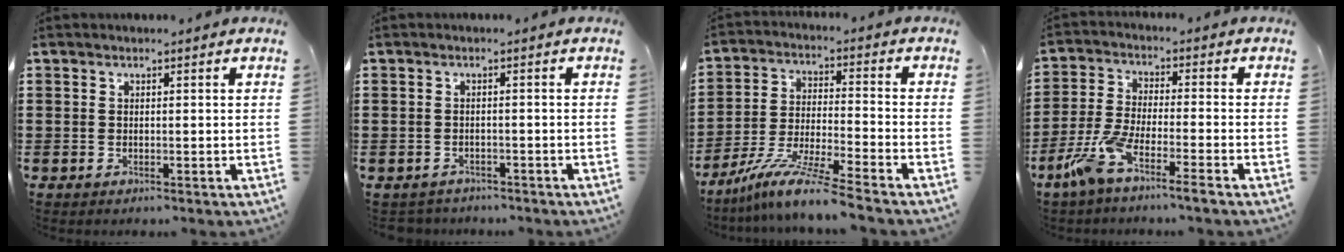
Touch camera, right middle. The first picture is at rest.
{"total": 1.6, "force": [-1.5, 0.4, -0.2], "torque": [-0.003, 0.001, -0.036]}
{"total": 9.7, "force": [-8.2, -0.4, 5.1], "torque": [-0.105, -0.005, -0.166]}
{"total": 6.9, "force": [-5.4, 0.3, 4.3], "torque": [-0.110, -0.015, -0.109]}